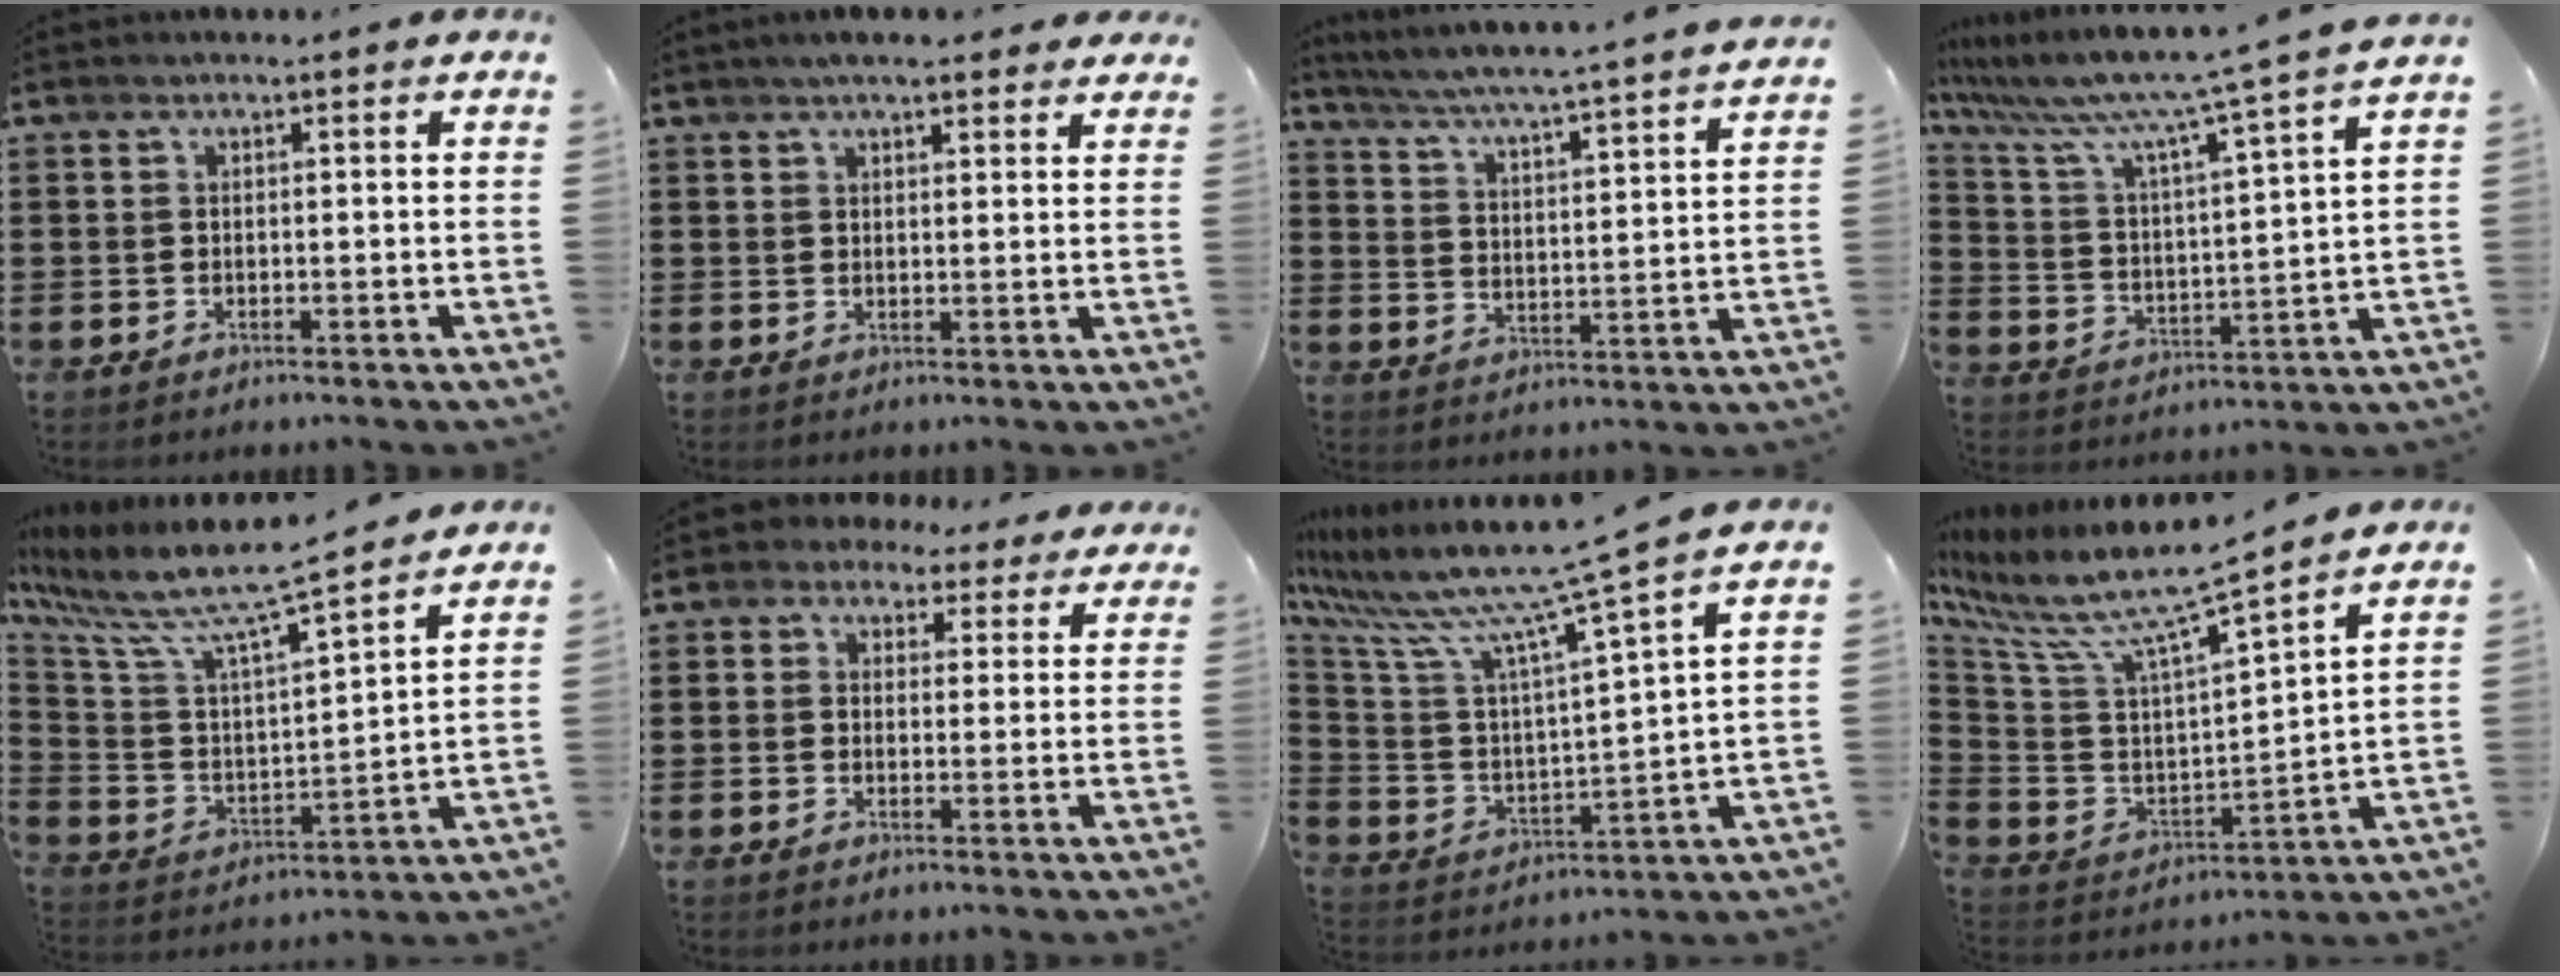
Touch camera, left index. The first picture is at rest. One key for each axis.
{"total": 3.8, "fx": 3.2, "fy": 0.8, "fz": 1.9, "tx": -0.046, "ty": 0.005, "tz": 0.057}
{"total": 4.4, "fx": 3.9, "fy": -1.1, "fz": 1.7, "tx": -0.053, "ty": -0.042, "tz": 0.057}
{"total": 8.3, "fx": 6.8, "fy": -0.5, "fz": 4.6, "tx": -0.120, "ty": -0.054, "tz": 0.103}
{"total": 9.9, "fx": 8.3, "fy": 0.5, "fz": 5.4, "tx": -0.141, "ty": -0.065, "tz": 0.133}
{"total": 2.7, "fx": 1.8, "fy": 1.9, "fz": 0.6, "tx": -0.026, "ty": 0.002, "tz": 0.031}
{"total": 11.2, "fx": 9.5, "fy": -0.6, "fz": 5.9, "tx": -0.158, "ty": -0.077, "tz": 0.152}
{"total": 9.7, "fx": 7.9, "fy": 0.1, "fz": 5.7, "tx": -0.144, "ty": -0.070, "tz": 0.126}